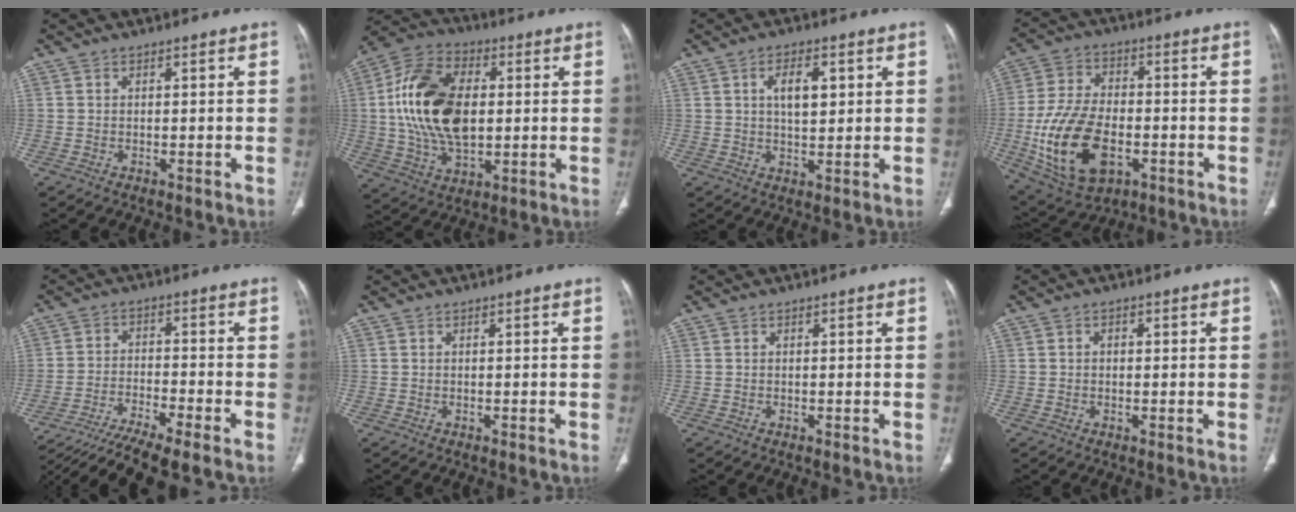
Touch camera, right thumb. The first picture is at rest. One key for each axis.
{"total": 19.6, "fx": 1.7, "fy": 11.9, "fz": 15.5, "tx": -0.286, "ty": 0.008, "tz": 0.034}
{"total": 6.4, "fx": 1.9, "fy": 2.9, "fz": 5.3, "tx": -0.081, "ty": -0.006, "tz": 0.036}
{"total": 18.3, "fx": -4.8, "fy": 10.9, "fz": 14.0, "tx": -0.259, "ty": 0.009, "tz": -0.073}
{"total": 14.3, "fx": -12.2, "fy": 0.0, "fz": 7.4, "tx": -0.153, "ty": 0.026, "tz": -0.208}
{"total": 0.0}
{"total": 0.0}
{"total": 1.1, "fx": 0.2, "fy": 0.8, "fz": 0.7, "tx": -0.009, "ty": 0.002, "tz": 0.001}